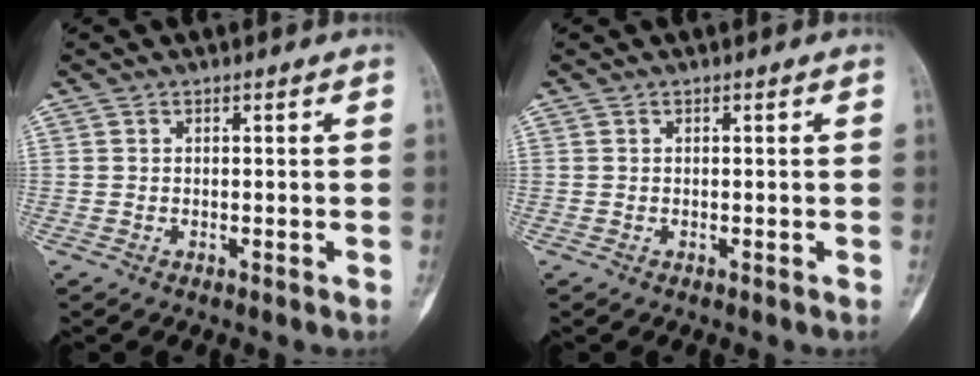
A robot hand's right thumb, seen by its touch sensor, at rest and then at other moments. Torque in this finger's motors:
{"motor_torque": [0.25, 0.33, -0.17, -0.10, 0.02]}